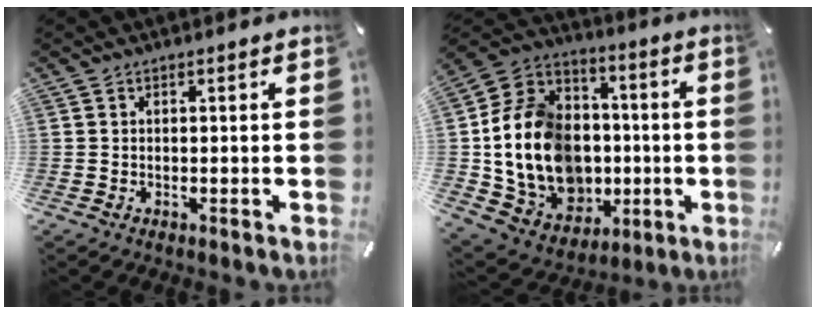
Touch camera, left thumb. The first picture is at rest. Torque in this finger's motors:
{"motor_torque": [2.50, 2.51, 2.77, 0.00, 0.35]}